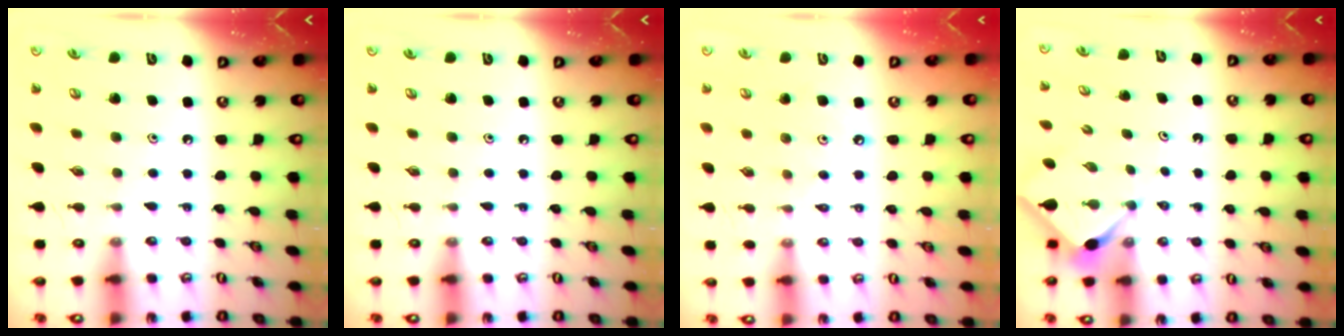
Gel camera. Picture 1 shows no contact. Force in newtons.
{"total": 0.0}
{"total": 3.3, "press": 3.3, "slide": 0.3}
{"total": 2.9, "press": 2.9, "slide": 0.3}